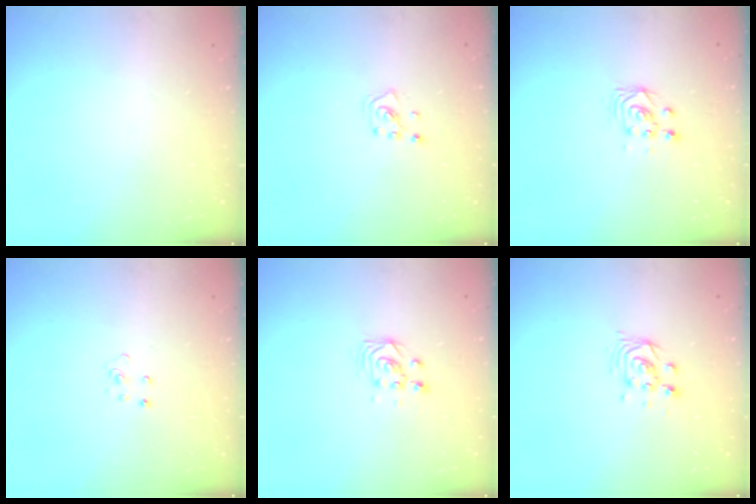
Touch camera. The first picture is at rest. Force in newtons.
{"total": 2.6, "press": 2.6, "slide": 0.5}
{"total": 2.9, "press": 2.9, "slide": 0.4}
{"total": 3.9, "press": 3.9, "slide": 0.3}
{"total": 2.9, "press": 2.9, "slide": 0.4}
{"total": 5.0, "press": 5.0, "slide": 0.1}